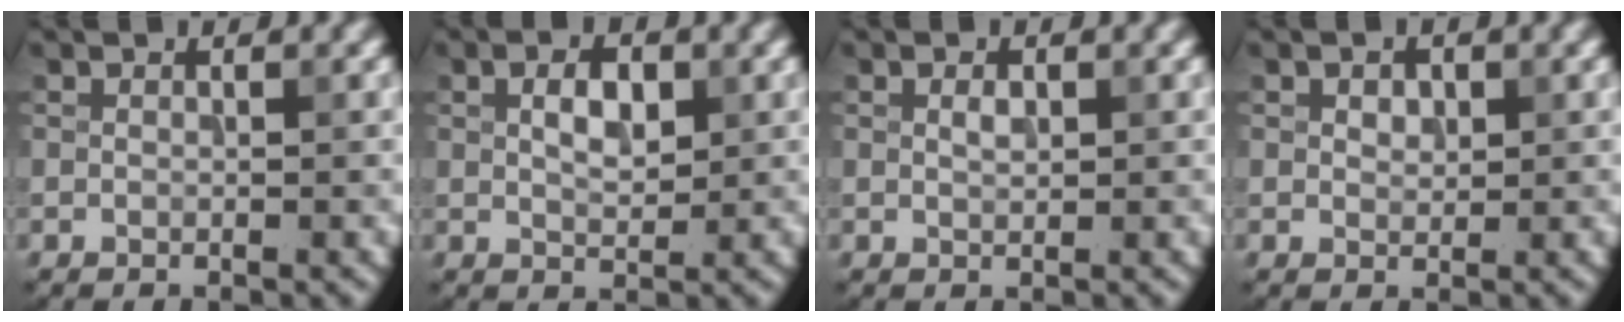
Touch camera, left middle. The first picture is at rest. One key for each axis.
{"total": 2.8, "fx": 0.7, "fy": 1.5, "fz": 2.2, "tx": -0.042, "ty": 0.002, "tz": 0.013}
{"total": 0.9, "fx": 0.3, "fy": 0.5, "fz": 0.7, "tx": -0.015, "ty": 0.001, "tz": 0.006}
{"total": 1.3, "fx": 0.5, "fy": 0.9, "fz": 0.7, "tx": -0.014, "ty": 0.000, "tz": 0.010}